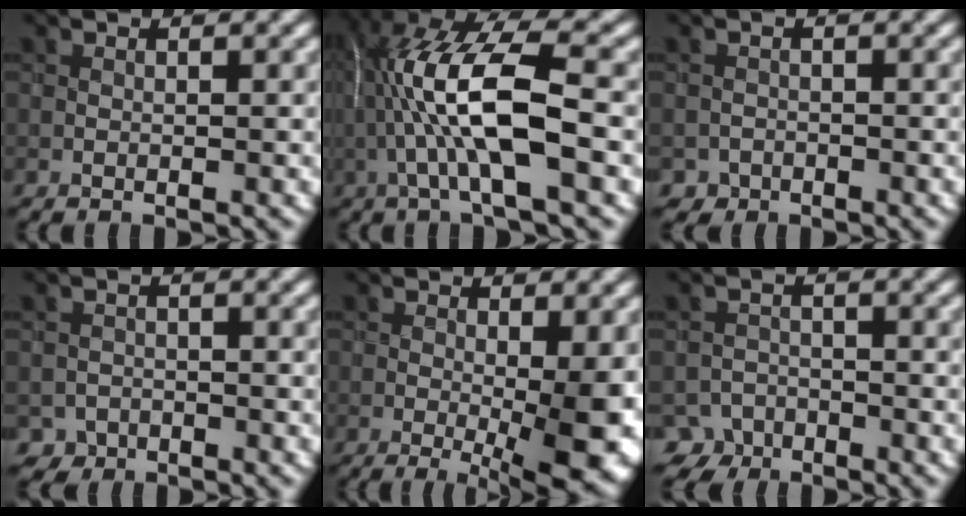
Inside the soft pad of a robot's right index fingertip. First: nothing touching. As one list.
[{"total": 10.3, "force": [-0.9, 3.0, 9.8], "torque": [-0.208, 0.015, -0.015]}, {"total": 2.0, "force": [-1.5, 1.2, -0.3], "torque": [0.016, 0.008, -0.024]}, {"total": 2.4, "force": [-1.9, 1.5, -0.2], "torque": [0.017, 0.006, -0.030]}, {"total": 9.4, "force": [-2.2, 2.7, 8.7], "torque": [-0.111, -0.007, -0.030]}, {"total": 4.3, "force": [-3.4, 2.6, 0.3], "torque": [0.009, -0.003, -0.050]}]